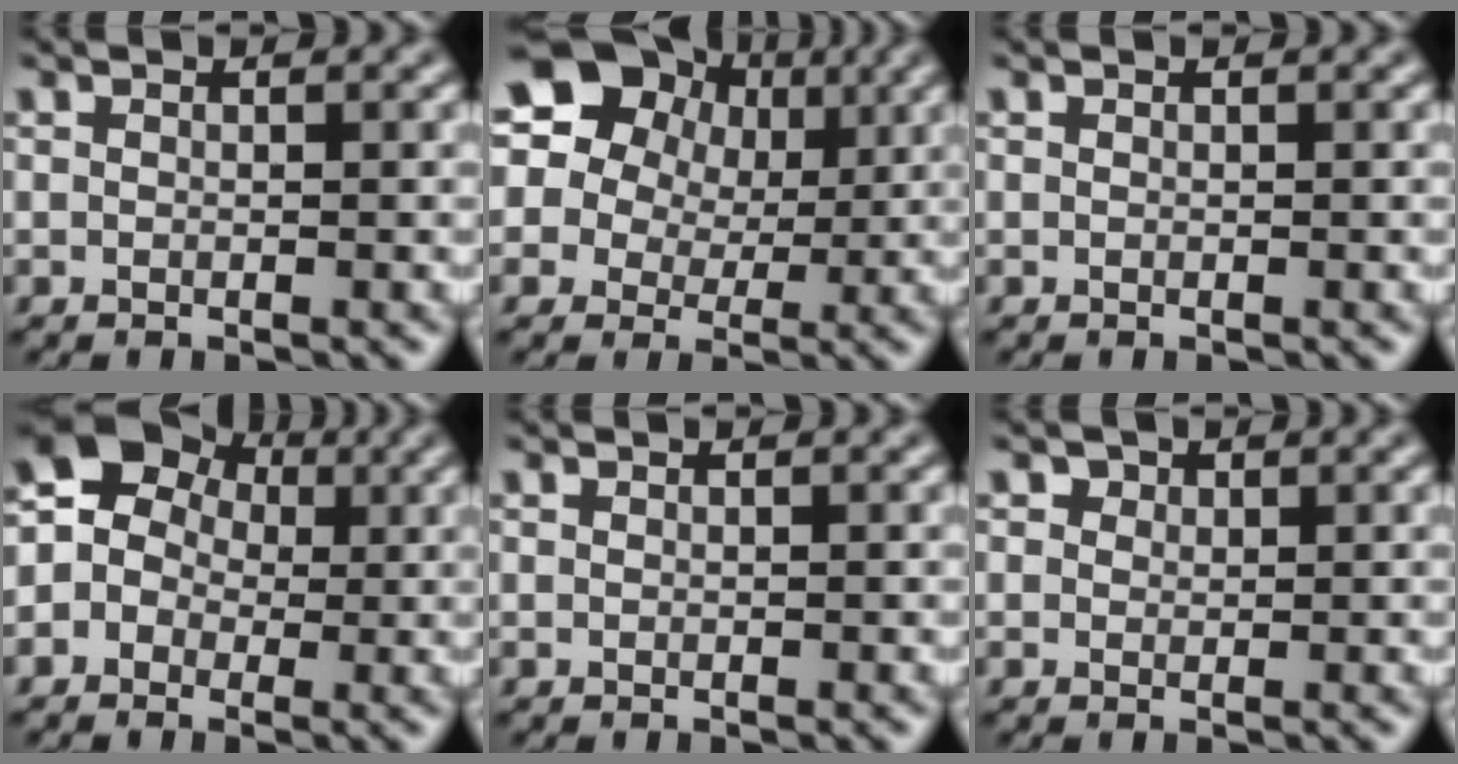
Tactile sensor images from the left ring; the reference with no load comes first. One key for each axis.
{"total": 16.7, "fx": 7.8, "fy": 13.1, "fz": 6.7, "tx": -0.166, "ty": 0.037, "tz": 0.130}
{"total": 0.0}
{"total": 8.6, "fx": 0.9, "fy": 7.7, "fz": 3.8, "tx": -0.073, "ty": 0.042, "tz": -0.038}
{"total": 0.0}
{"total": 1.3, "fx": 0.8, "fy": 0.9, "fz": 0.4, "tx": -0.004, "ty": -0.003, "tz": 0.005}